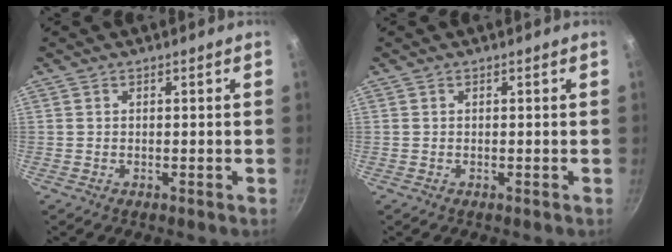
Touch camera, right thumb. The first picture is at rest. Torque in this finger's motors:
{"motor_torque": [0.04, 0.44, -0.37, -0.26, -0.02]}